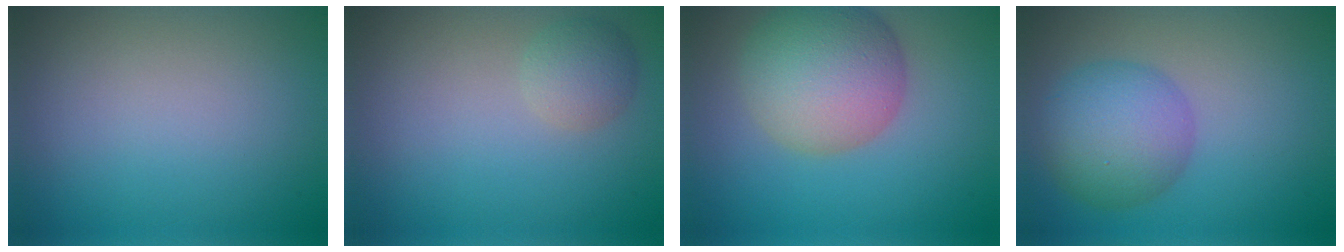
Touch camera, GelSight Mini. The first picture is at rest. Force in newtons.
{"total": 2.1, "press": 2.1, "slide": 0.0}
{"total": 8.1, "press": 8.1, "slide": 0.3}
{"total": 6.1, "press": 6.1, "slide": 0.2}